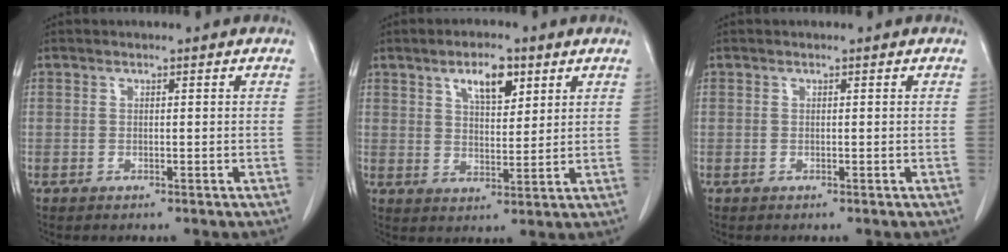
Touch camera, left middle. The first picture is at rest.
{"total": 6.4, "force": [3.5, 2.3, 4.8], "torque": [-0.081, 0.002, 0.059]}
{"total": 0.0}